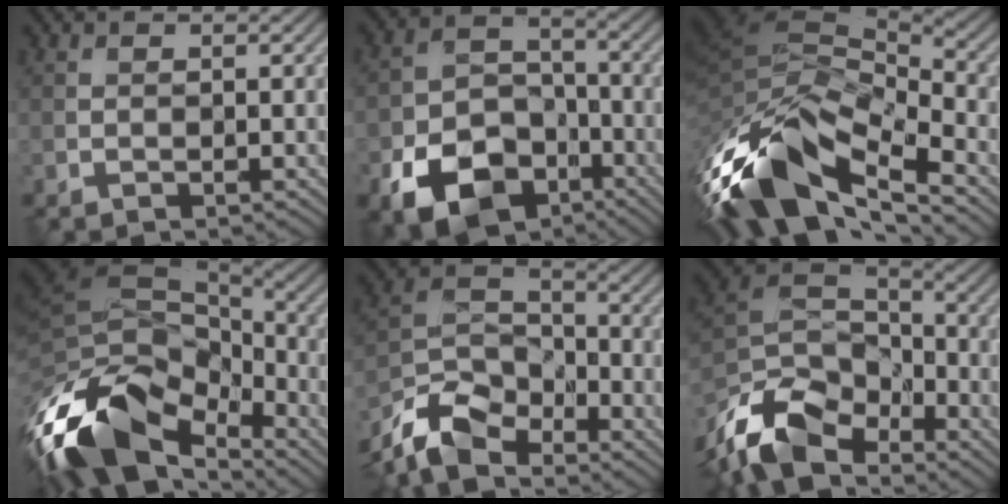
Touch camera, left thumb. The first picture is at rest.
{"total": 11.9, "force": [-6.4, 7.8, 6.2], "torque": [-0.133, -0.026, -0.119]}
{"total": 16.1, "force": [-8.2, 7.8, 11.5], "torque": [-0.268, -0.027, -0.150]}
{"total": 17.9, "force": [-8.9, 9.9, 11.9], "torque": [-0.290, -0.045, -0.133]}
{"total": 9.5, "force": [-7.6, 4.0, 4.2], "torque": [-0.090, -0.003, -0.168]}
{"total": 13.0, "force": [-9.1, 6.2, 6.8], "torque": [-0.168, -0.011, -0.194]}